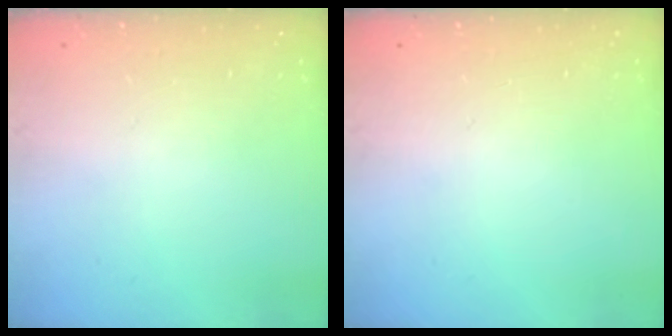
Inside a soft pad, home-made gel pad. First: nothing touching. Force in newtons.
{"total": 0.0}